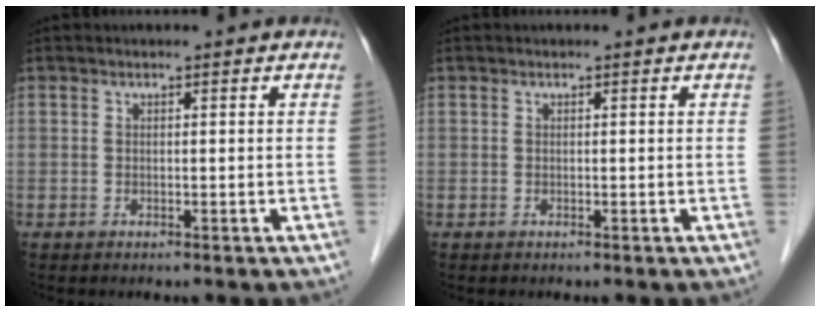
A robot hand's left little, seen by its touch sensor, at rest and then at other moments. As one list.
[{"total": 0.0}]